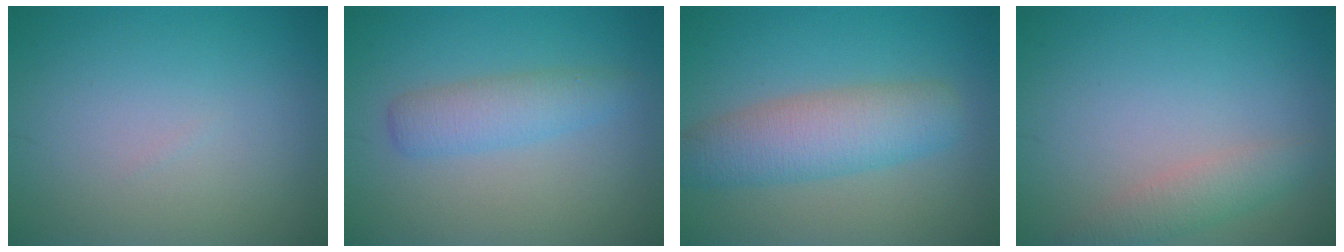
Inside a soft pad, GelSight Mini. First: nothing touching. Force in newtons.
{"total": 2.9, "press": 2.9, "slide": 0.1}
{"total": 5.5, "press": 5.5, "slide": 0.1}
{"total": 2.3, "press": 2.3, "slide": 0.1}